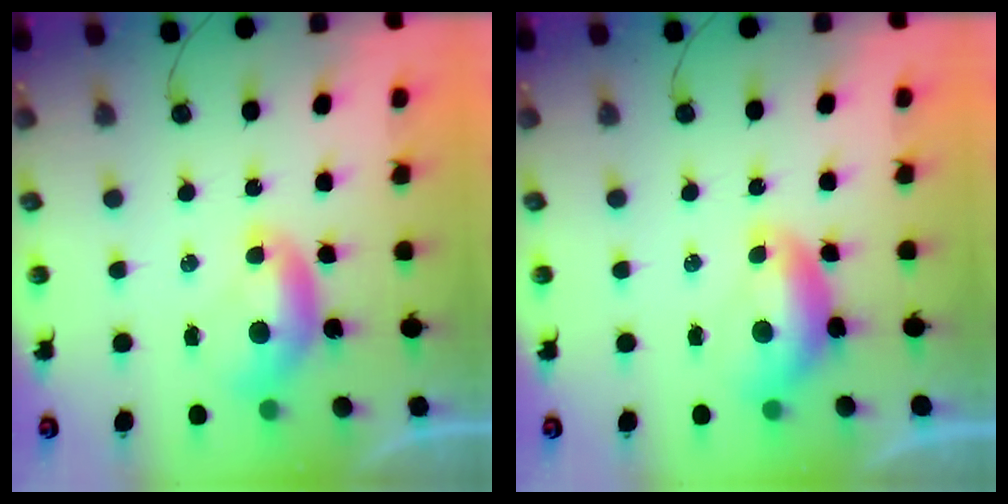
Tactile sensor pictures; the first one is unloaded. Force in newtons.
{"total": 0.0}